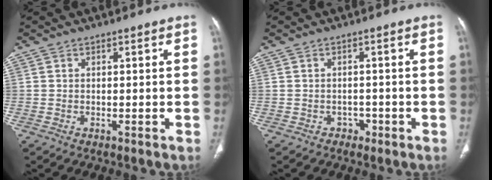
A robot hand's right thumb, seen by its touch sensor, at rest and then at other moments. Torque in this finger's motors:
{"motor_torque": [-0.52, 0.28, 0.03, -0.45, 0.04]}